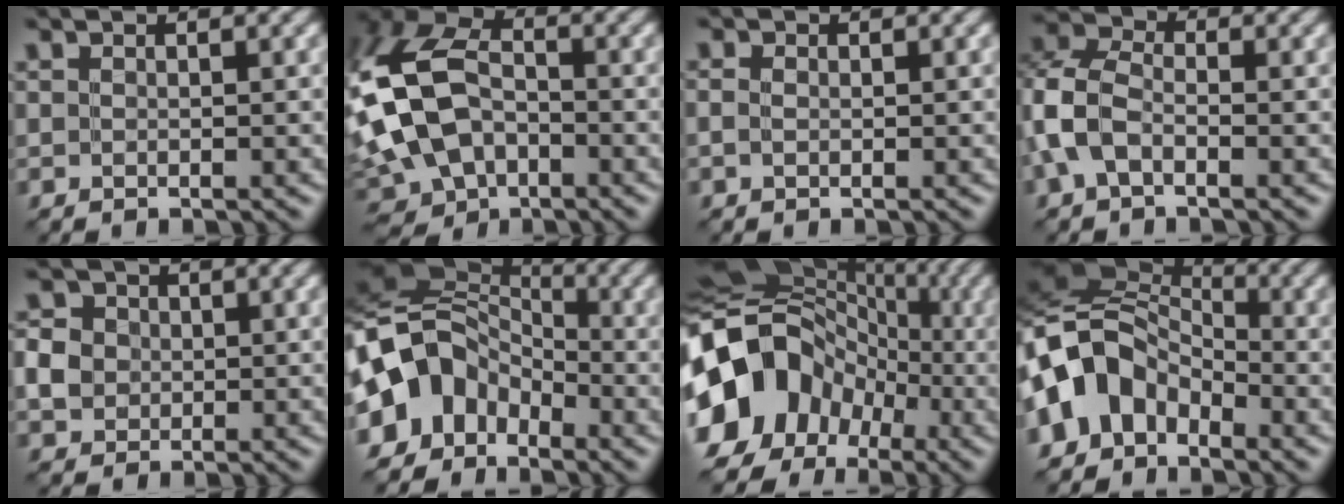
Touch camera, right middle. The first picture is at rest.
{"total": 13.6, "force": [-2.7, 9.2, 9.7], "torque": [-0.211, 0.005, -0.065]}
{"total": 0.9, "force": [-0.3, 0.6, 0.6], "torque": [-0.011, 0.001, -0.009]}
{"total": 4.3, "force": [-1.4, 2.8, 2.9], "torque": [-0.072, 0.008, -0.041]}
{"total": 3.1, "force": [-0.5, 2.8, 1.2], "torque": [-0.025, 0.004, -0.012]}
{"total": 9.3, "force": [-3.9, 6.9, 4.9], "torque": [-0.083, 0.007, -0.095]}
{"total": 16.3, "force": [-4.8, 13.4, 7.8], "torque": [-0.151, 0.002, -0.104]}
{"total": 9.2, "force": [-3.2, 6.4, 5.7], "torque": [-0.096, 0.012, -0.085]}